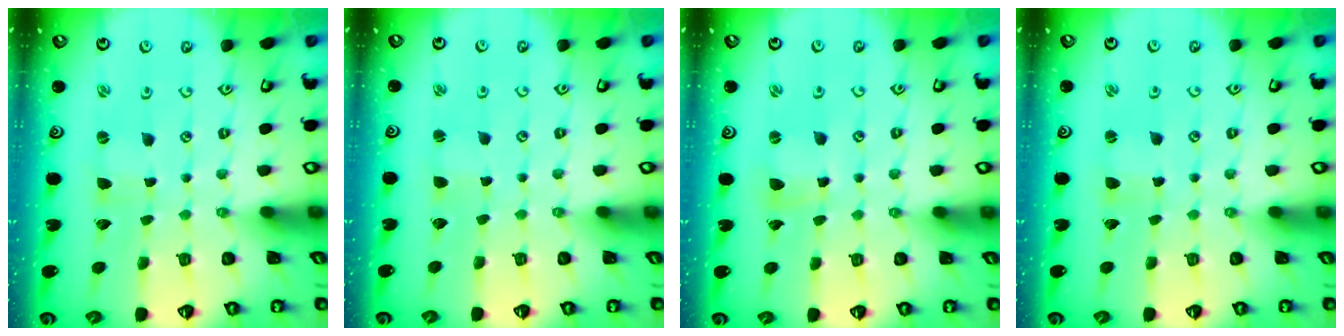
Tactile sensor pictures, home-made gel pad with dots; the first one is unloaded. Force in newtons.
{"total": 1.6, "press": 1.6, "slide": 0.3}
{"total": 3.2, "press": 3.2, "slide": 0.2}
{"total": 1.8, "press": 1.8, "slide": 0.3}